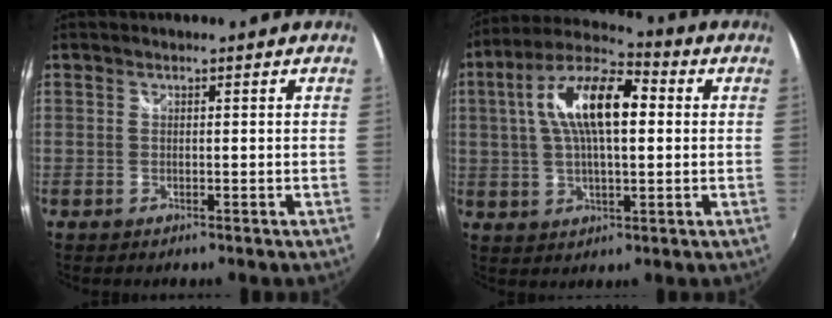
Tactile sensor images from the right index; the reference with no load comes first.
{"total": 14.9, "force": [2.6, 5.9, 13.4], "torque": [-0.248, 0.024, 0.036]}